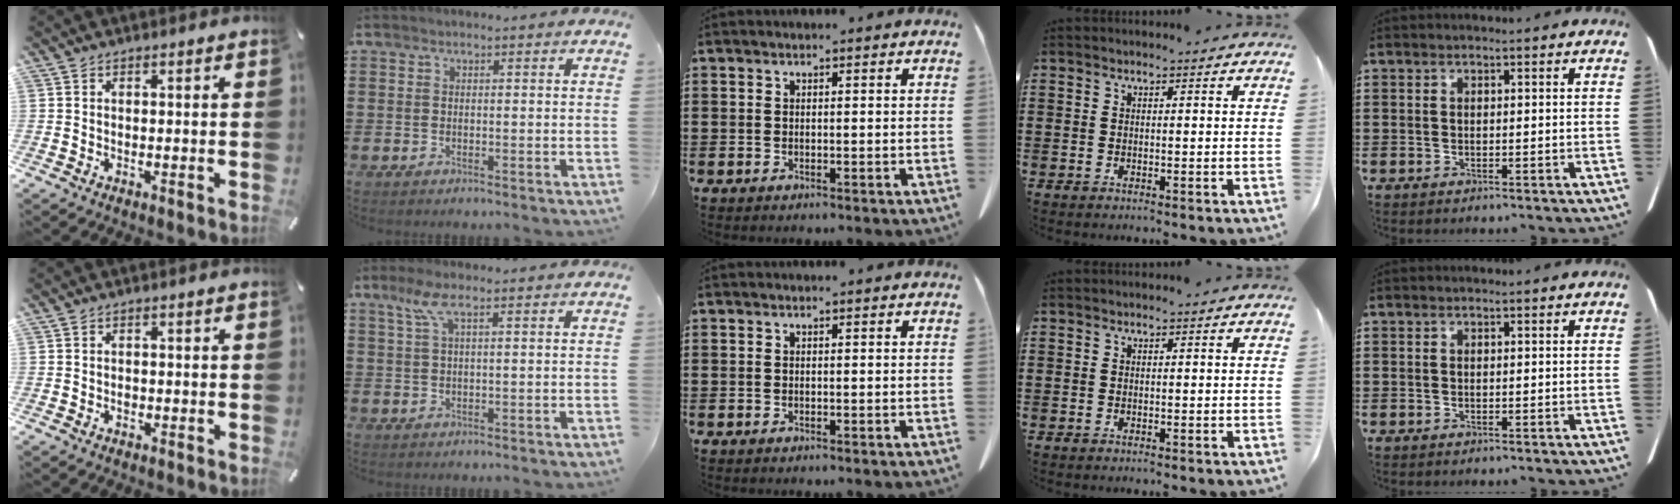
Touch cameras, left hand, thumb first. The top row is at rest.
{"thumb": {"total": 0.9, "force": [-0.3, 0.7, 0.5], "torque": [-0.011, 0.002, -0.006]}, "index": {"total": 3.7, "force": [1.7, 0.8, 3.2], "torque": [-0.070, 0.005, 0.029]}}